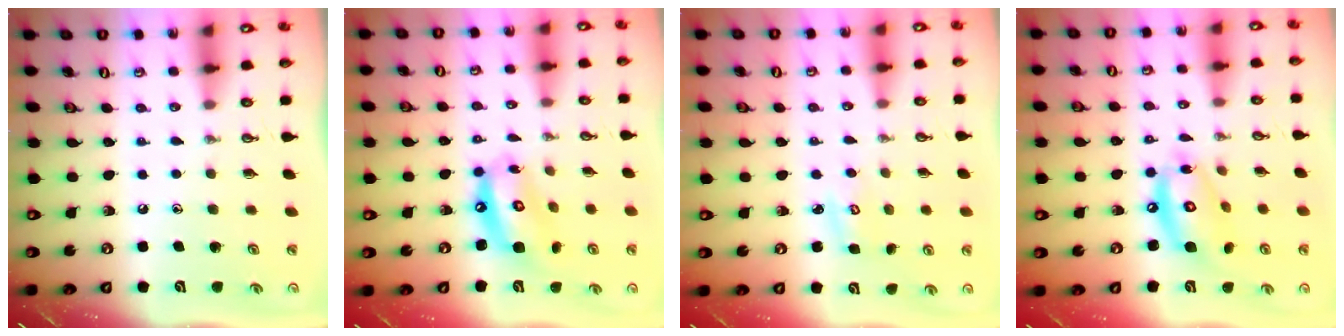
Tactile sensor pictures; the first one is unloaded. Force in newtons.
{"total": 12.5, "press": 12.4, "slide": 1.4}
{"total": 3.5, "press": 3.5, "slide": 0.3}
{"total": 13.6, "press": 13.6, "slide": 1.2}